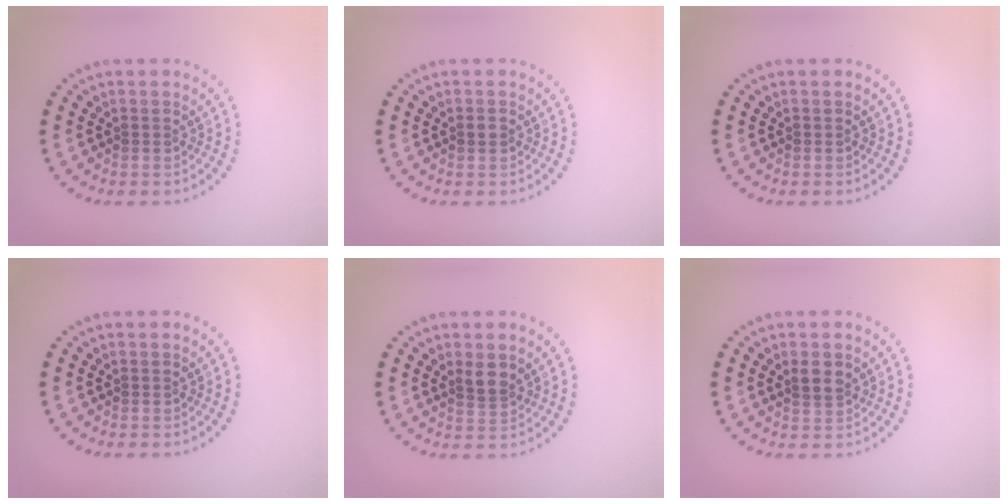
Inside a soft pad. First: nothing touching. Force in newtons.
{"total": 0.9, "press": 0.9, "slide": 0.1}
{"total": 0.0}
{"total": 0.0}
{"total": 1.9, "press": 1.7, "slide": 0.9}
{"total": 1.9, "press": 1.7, "slide": 0.9}